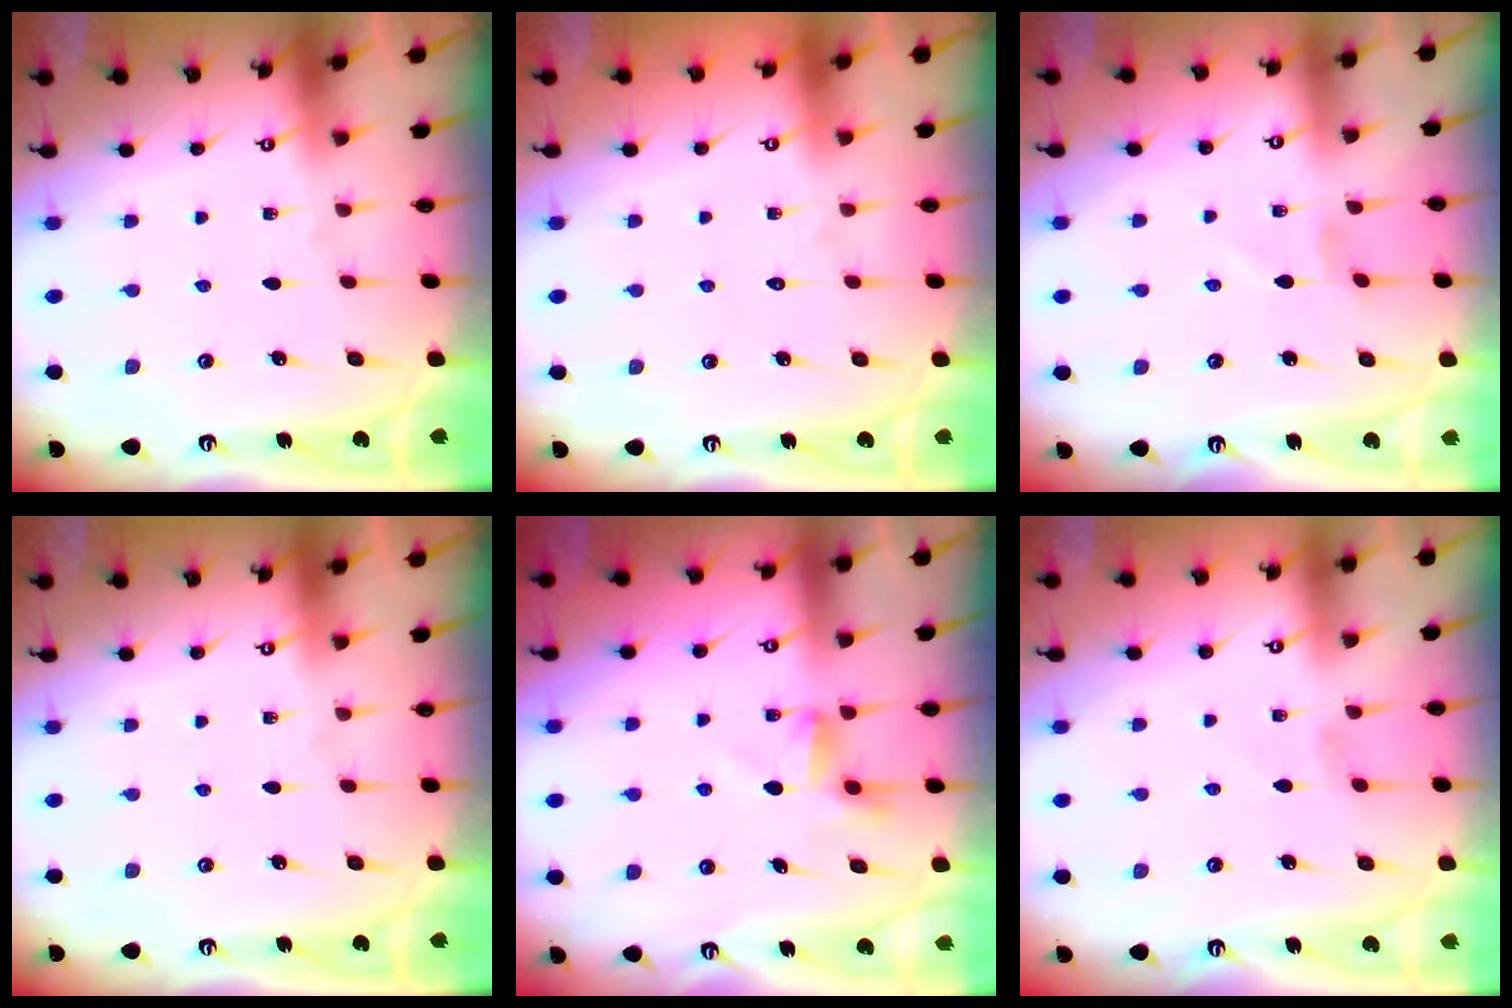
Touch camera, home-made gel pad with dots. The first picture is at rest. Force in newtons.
{"total": 1.6, "press": 1.6, "slide": 0.1}
{"total": 1.0, "press": 1.0, "slide": 0.3}
{"total": 0.0}
{"total": 5.1, "press": 5.1, "slide": 0.5}
{"total": 1.3, "press": 1.2, "slide": 0.3}